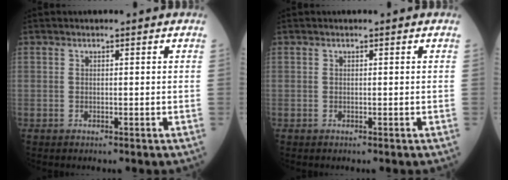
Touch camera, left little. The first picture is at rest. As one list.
[{"total": 0.0}]